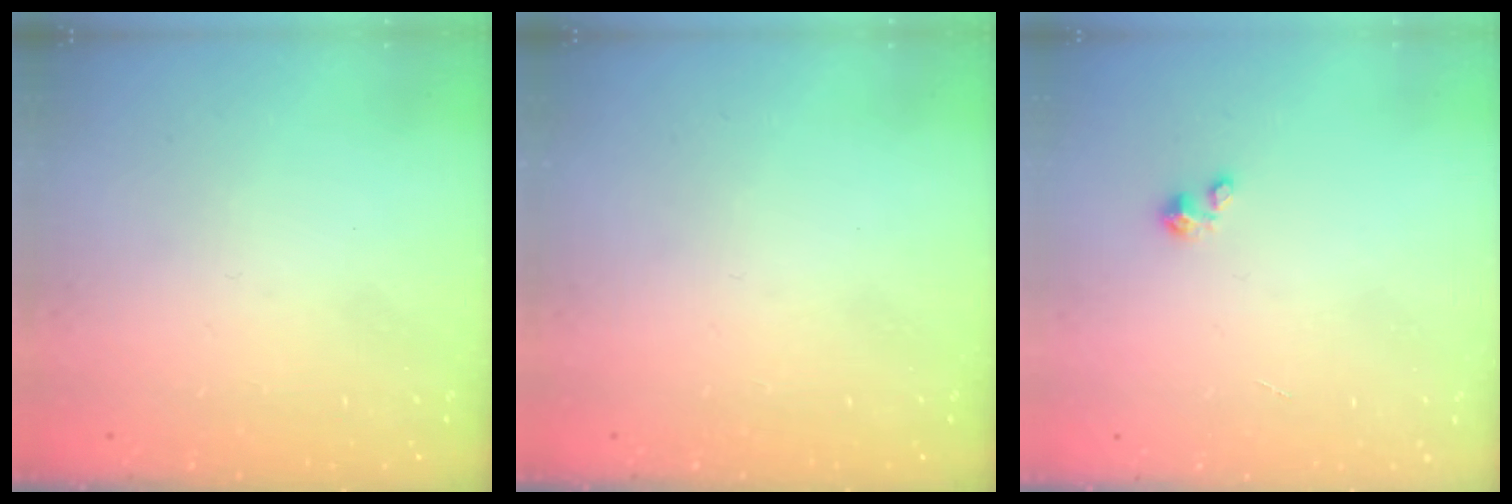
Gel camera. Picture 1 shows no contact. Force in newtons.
{"total": 0.0}
{"total": 1.2, "press": 1.1, "slide": 0.1}